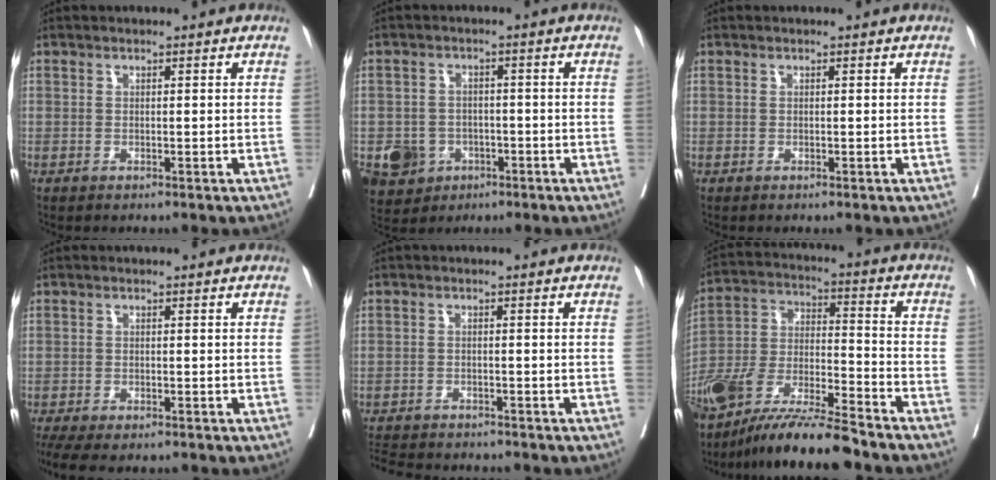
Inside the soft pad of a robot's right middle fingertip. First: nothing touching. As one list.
[{"total": 6.8, "force": [-3.0, 5.8, 1.9], "torque": [-0.040, 0.004, -0.039]}, {"total": 0.0}, {"total": 7.8, "force": [-6.1, 2.5, 4.1], "torque": [-0.072, -0.007, -0.094]}, {"total": 8.3, "force": [-7.8, 1.5, 2.5], "torque": [-0.038, -0.008, -0.116]}, {"total": 16.6, "force": [-13.7, 1.5, 9.4], "torque": [-0.200, -0.018, -0.256]}]